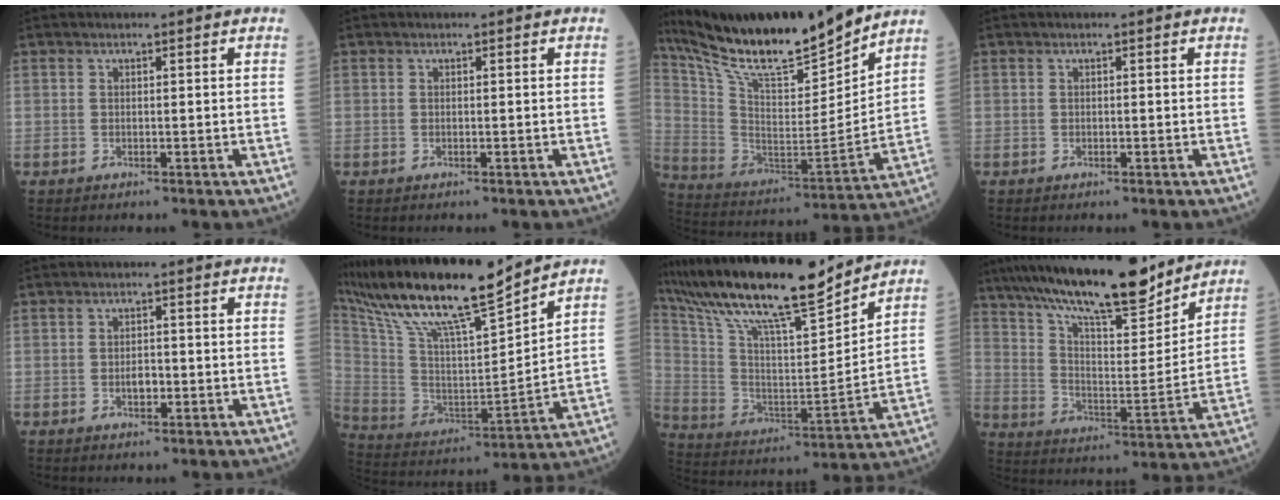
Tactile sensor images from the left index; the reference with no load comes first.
{"total": 0.0}
{"total": 22.3, "force": [19.4, 2.5, 10.7], "torque": [-0.204, -0.014, 0.337]}
{"total": 0.0}
{"total": 1.9, "force": [-0.5, 1.0, 1.5], "torque": [-0.024, 0.003, -0.008]}
{"total": 20.3, "force": [16.7, 1.3, 11.4], "torque": [-0.222, 0.006, 0.307]}
{"total": 22.0, "force": [18.6, 2.0, 11.5], "torque": [-0.219, 0.005, 0.323]}
{"total": 20.5, "force": [17.0, 3.3, 11.1], "torque": [-0.191, 0.006, 0.281]}